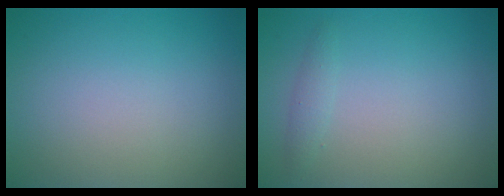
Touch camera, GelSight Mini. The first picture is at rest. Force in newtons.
{"total": 1.0, "press": 1.0, "slide": 0.0}